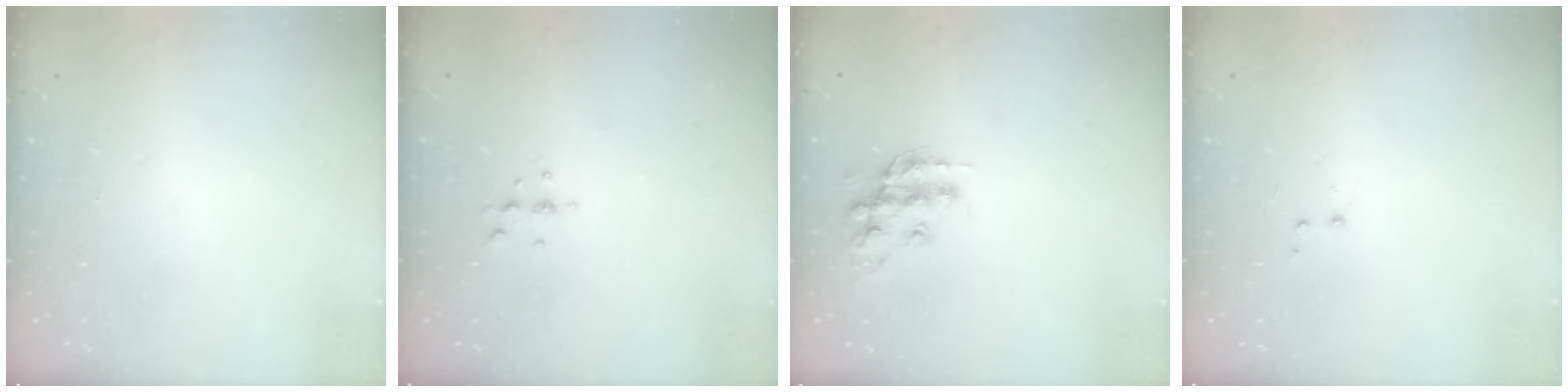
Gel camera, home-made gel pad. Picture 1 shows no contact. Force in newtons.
{"total": 4.4, "press": 4.3, "slide": 0.6}
{"total": 12.5, "press": 12.5, "slide": 0.9}
{"total": 2.9, "press": 2.8, "slide": 0.7}